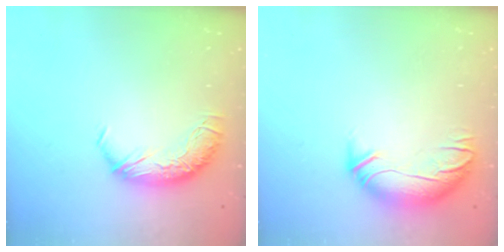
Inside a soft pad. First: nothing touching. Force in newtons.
{"total": 3.3, "press": 1.8, "slide": 2.8}